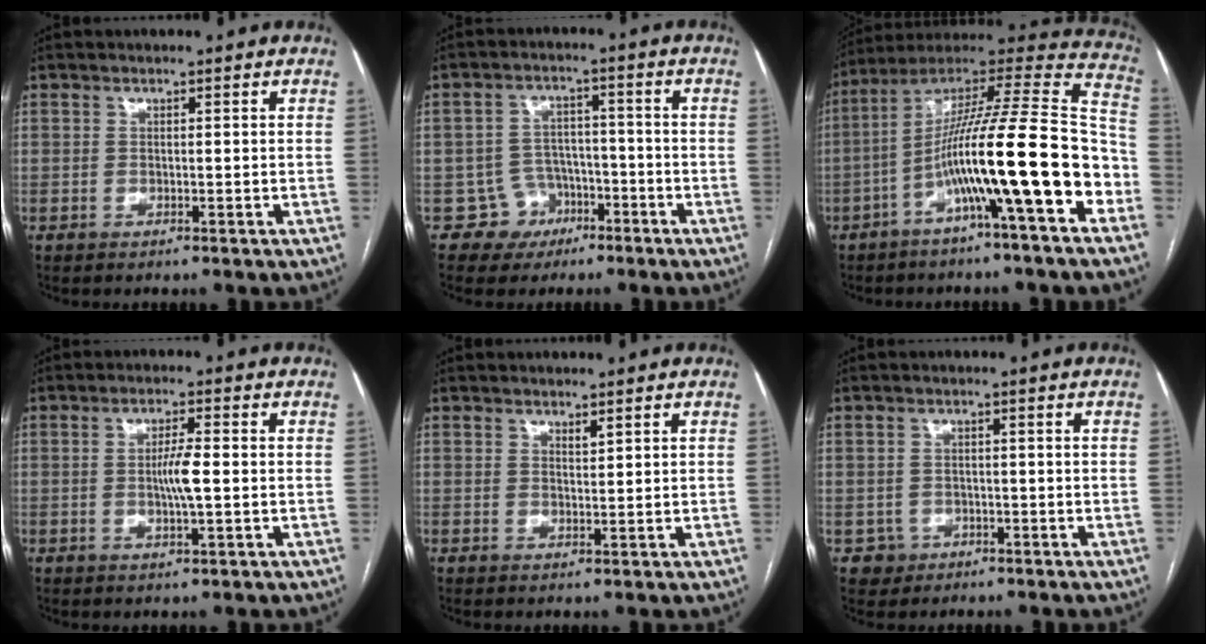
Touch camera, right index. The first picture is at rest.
{"total": 5.7, "force": [-2.7, 4.9, -0.4], "torque": [0.019, 0.016, -0.037]}
{"total": 21.9, "force": [-7.1, 0.3, 20.7], "torque": [-0.315, 0.015, -0.124]}
{"total": 4.3, "force": [-0.3, 0.4, 4.2], "torque": [-0.079, -0.002, -0.005]}
{"total": 0.9, "force": [0.8, 0.0, 0.5], "torque": [-0.011, -0.004, 0.014]}
{"total": 2.9, "force": [-1.1, 2.7, -0.2], "torque": [0.013, 0.014, -0.013]}